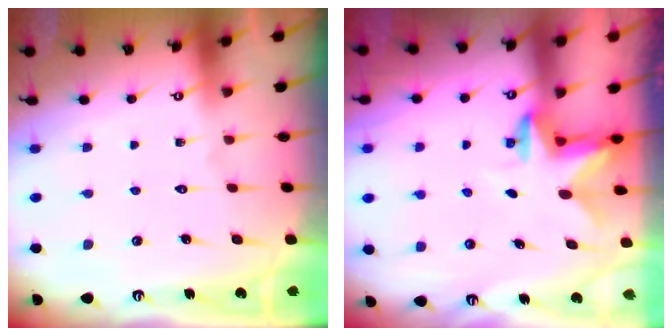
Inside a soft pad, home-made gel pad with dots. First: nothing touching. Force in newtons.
{"total": 2.8, "press": 2.8, "slide": 0.5}